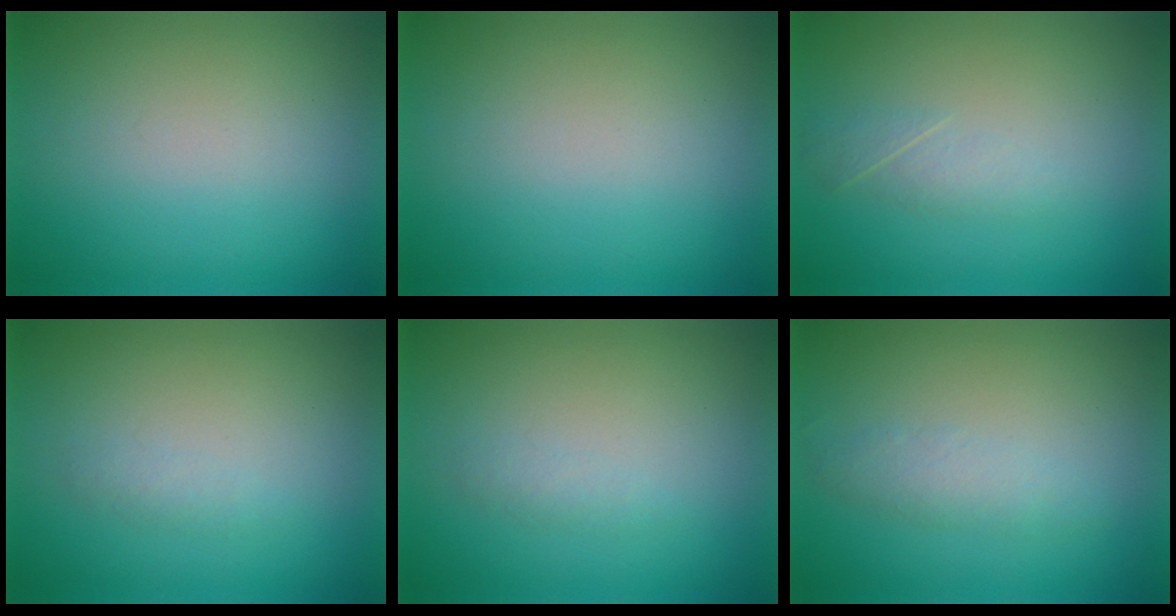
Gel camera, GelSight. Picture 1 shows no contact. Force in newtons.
{"total": 0.0}
{"total": 2.1}
{"total": 1.3}
{"total": 1.1}
{"total": 2.5}